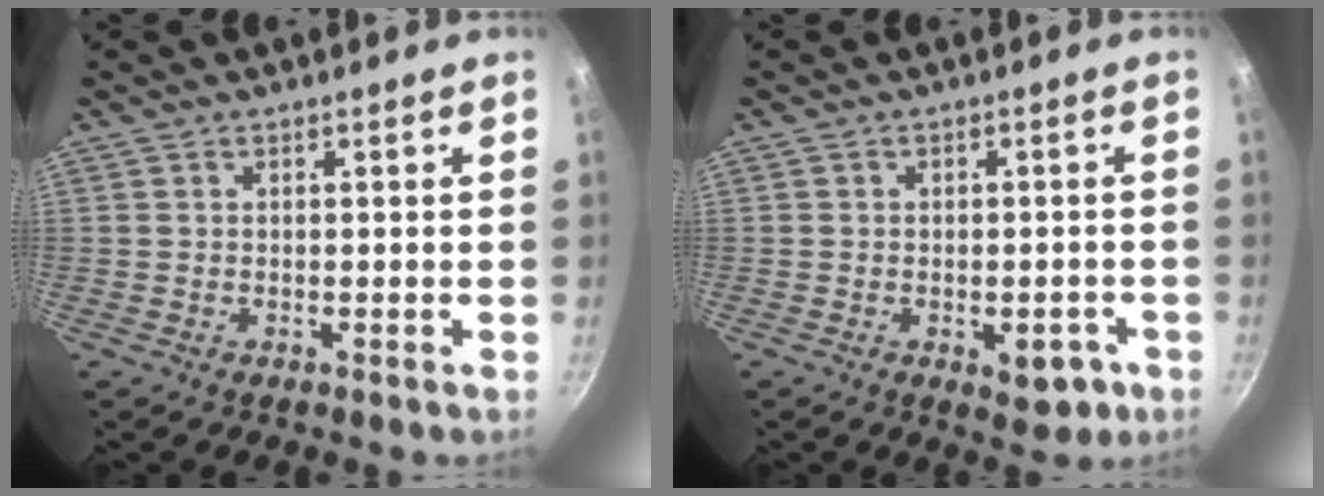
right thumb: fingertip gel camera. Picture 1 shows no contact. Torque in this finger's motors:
{"motor_torque": [-0.11, 0.25, -0.11, 0.09, 0.01]}